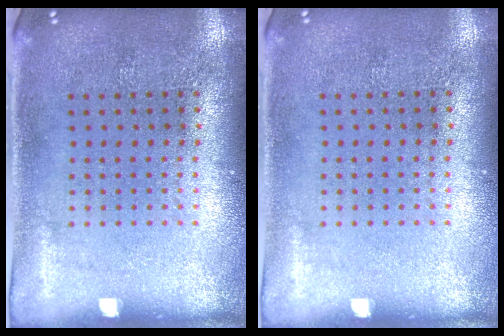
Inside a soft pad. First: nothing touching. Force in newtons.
{"total": 0.0}